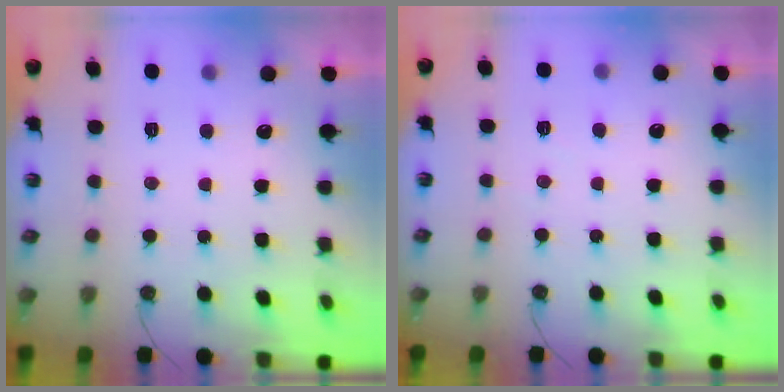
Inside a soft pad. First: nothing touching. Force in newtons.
{"total": 3.1, "press": 3.0, "slide": 0.5}